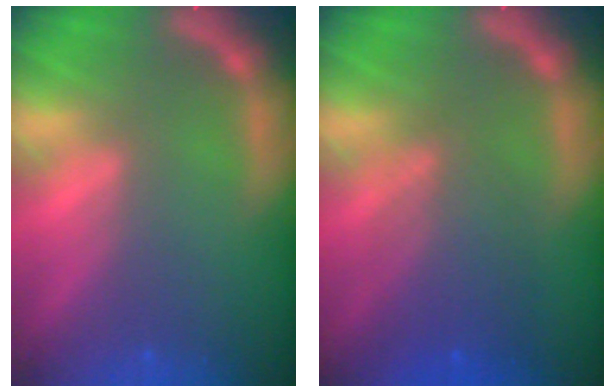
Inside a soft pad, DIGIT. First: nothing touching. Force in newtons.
{"total": 5.1}